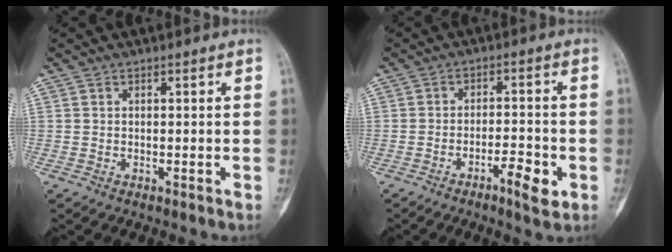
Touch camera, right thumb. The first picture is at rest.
{"total": 5.8, "force": [-2.8, 1.6, 4.8], "torque": [-0.071, 0.016, -0.044]}